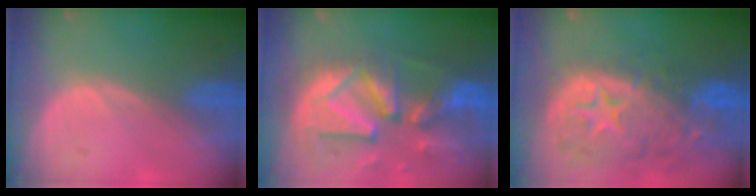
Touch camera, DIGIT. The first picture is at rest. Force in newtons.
{"total": 13.3, "press": 11.4, "slide": 6.7}
{"total": 14.0, "press": 11.2, "slide": 8.3}